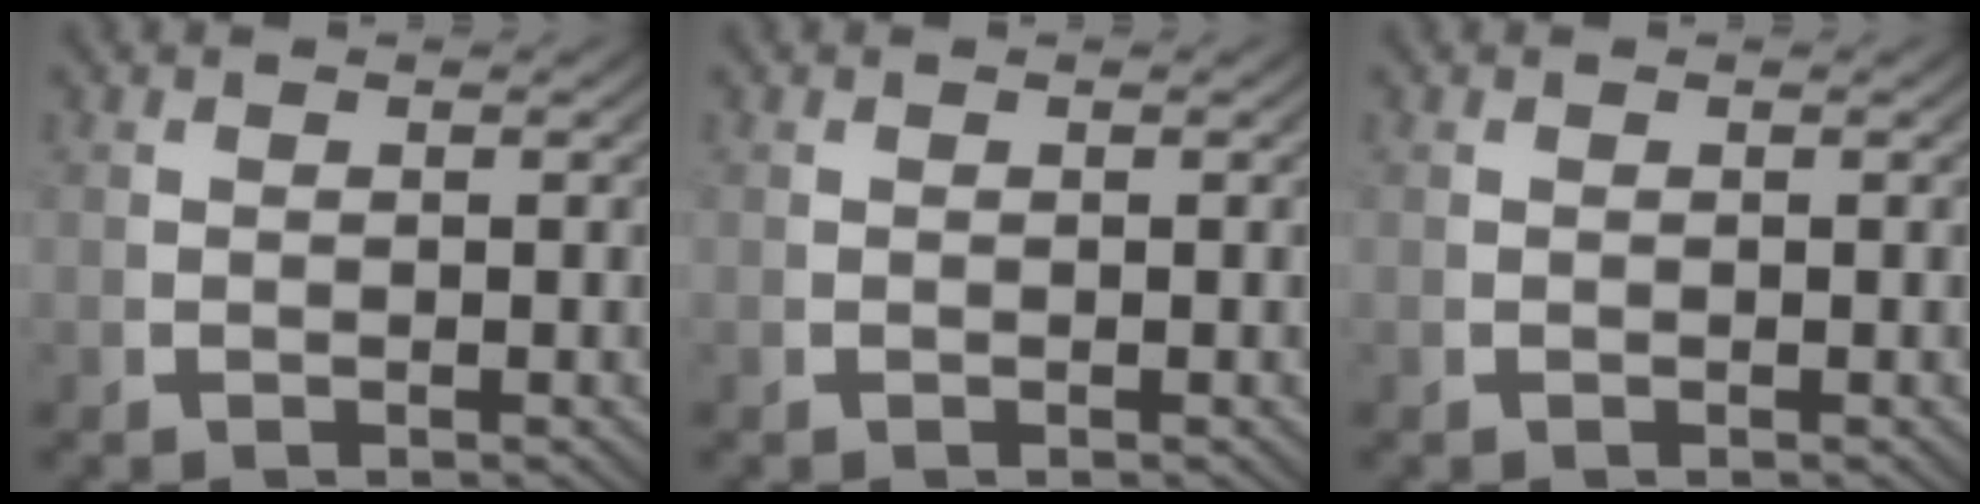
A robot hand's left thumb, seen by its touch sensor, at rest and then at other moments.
{"total": 0.0}
{"total": 0.0}